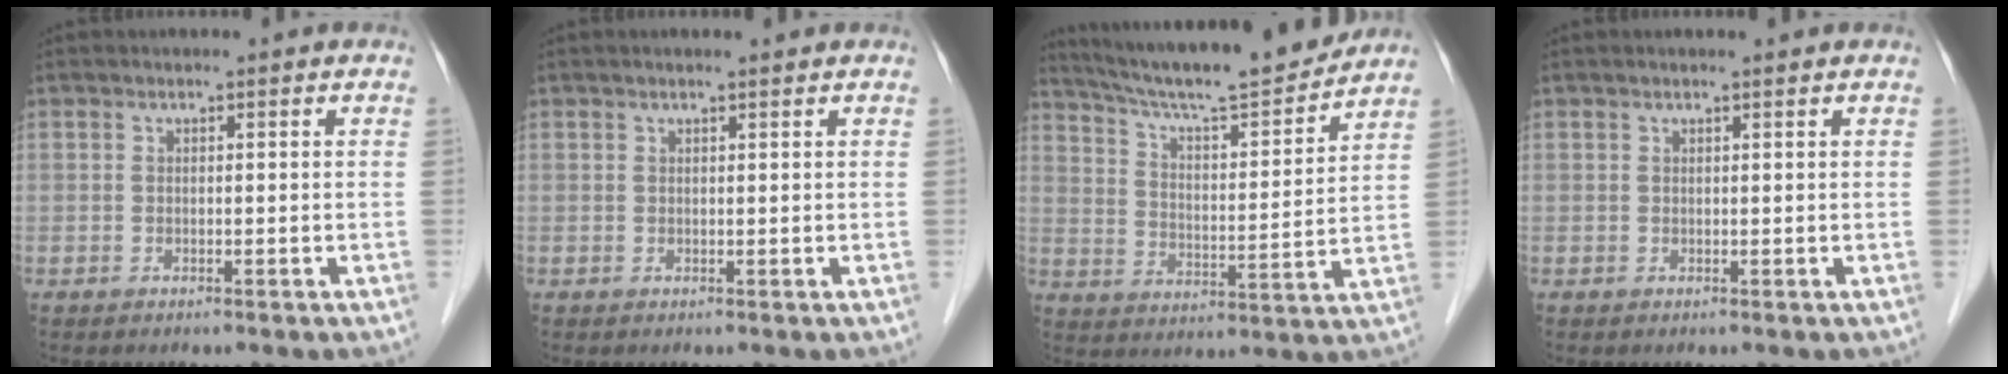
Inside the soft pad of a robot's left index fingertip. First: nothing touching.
{"total": 1.4, "force": [1.2, -0.1, 0.8], "torque": [-0.013, 0.011, 0.021]}
{"total": 17.6, "force": [16.0, 0.4, 7.1], "torque": [-0.123, -0.001, 0.250]}
{"total": 1.1, "force": [0.9, -0.1, 0.6], "torque": [-0.011, 0.009, 0.018]}